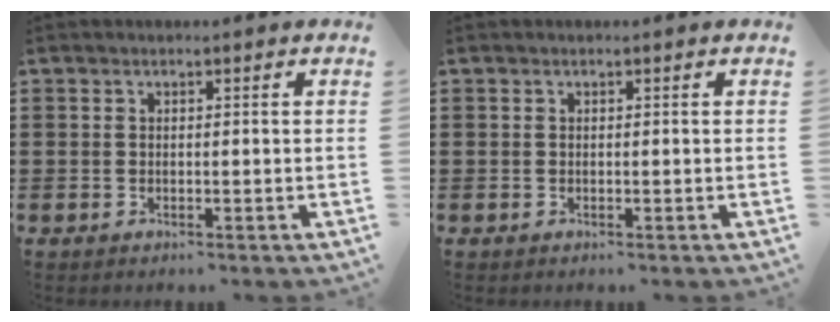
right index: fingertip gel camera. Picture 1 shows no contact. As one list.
[{"total": 0.0}]